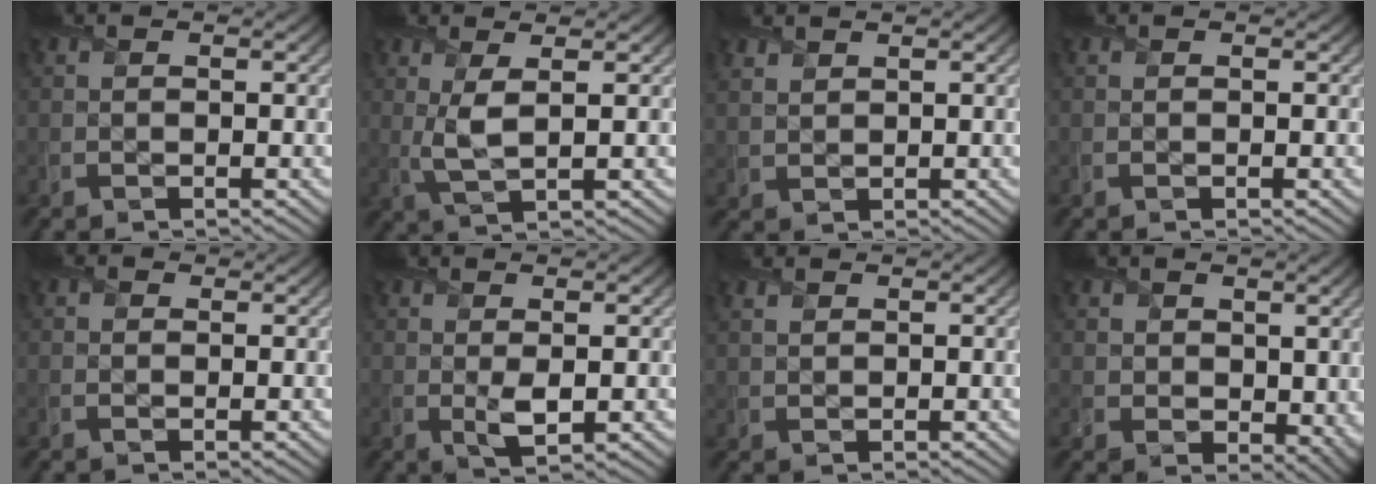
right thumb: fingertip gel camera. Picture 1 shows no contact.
{"total": 3.8, "force": [1.0, 0.9, 3.5], "torque": [-0.084, -0.002, 0.024]}
{"total": 2.5, "force": [1.9, 1.3, 1.0], "torque": [-0.030, 0.003, 0.047]}
{"total": 0.0}
{"total": 0.9, "force": [0.5, 0.7, 0.2], "torque": [-0.003, -0.002, 0.005]}
{"total": 2.2, "force": [0.4, 0.6, 2.1], "torque": [-0.045, -0.004, 0.012]}
{"total": 1.9, "force": [1.5, 1.0, 0.8], "torque": [-0.023, 0.004, 0.036]}
{"total": 5.0, "force": [1.9, 3.8, 2.6], "torque": [-0.067, -0.018, 0.040]}